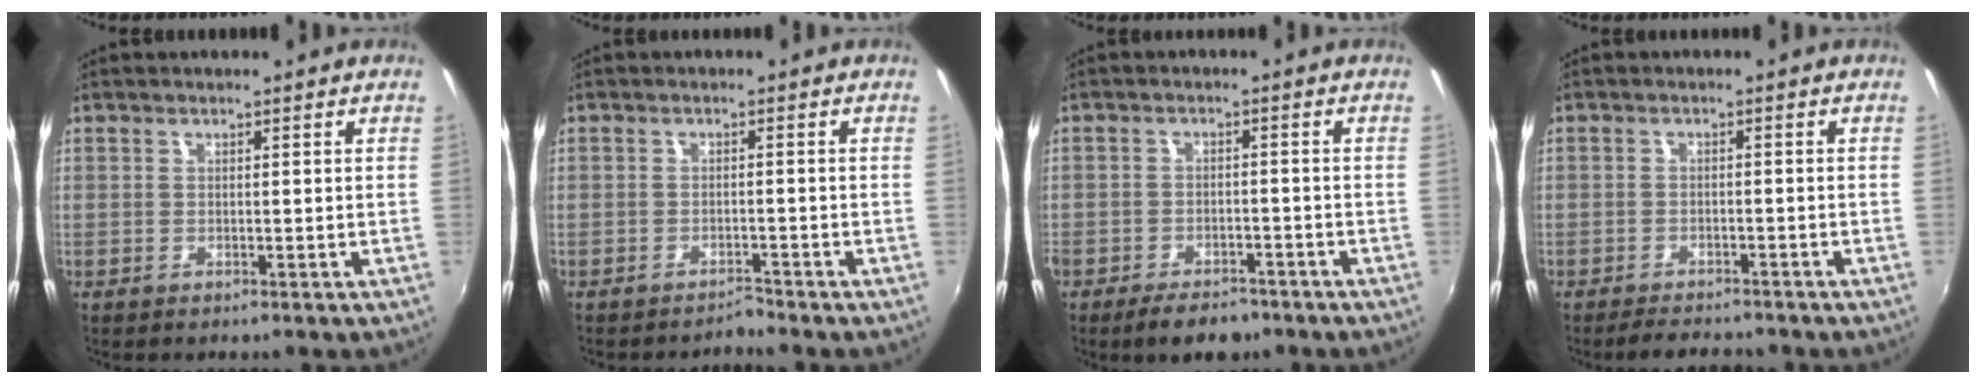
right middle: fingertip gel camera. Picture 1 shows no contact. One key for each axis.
{"total": 1.6, "fx": -1.6, "fy": 0.0, "fz": -0.1, "tx": -0.001, "ty": -0.001, "tz": -0.027}
{"total": 7.1, "fx": -5.5, "fy": 3.1, "fz": 3.3, "tx": -0.081, "ty": -0.004, "tz": -0.085}
{"total": 5.0, "fx": -4.5, "fy": 1.5, "fz": 1.6, "tx": -0.046, "ty": -0.002, "tz": -0.068}